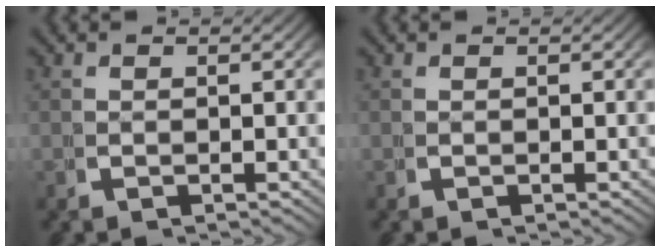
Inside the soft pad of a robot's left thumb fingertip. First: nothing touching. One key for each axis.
{"total": 0.0}